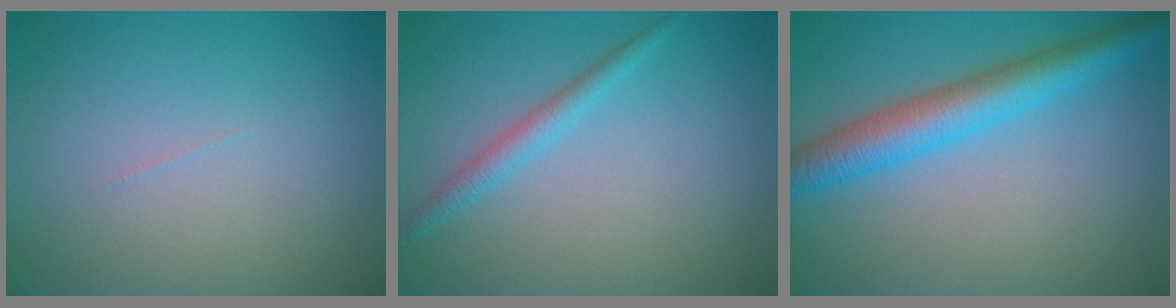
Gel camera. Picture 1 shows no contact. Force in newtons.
{"total": 1.9, "press": 1.9, "slide": 0.1}
{"total": 5.5, "press": 5.5, "slide": 0.1}